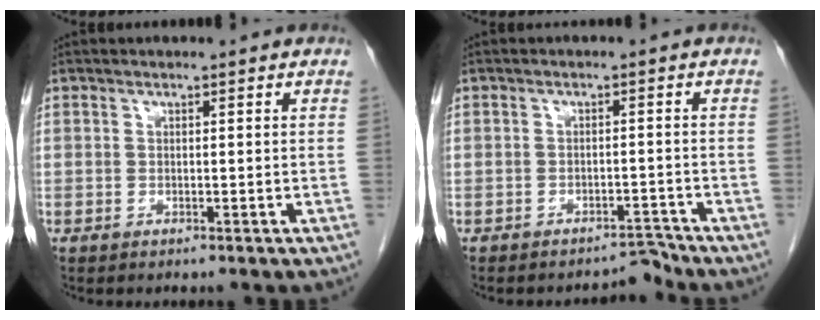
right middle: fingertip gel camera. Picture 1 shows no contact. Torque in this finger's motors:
{"motor_torque": [-0.52, -0.19, -0.06, -0.01]}